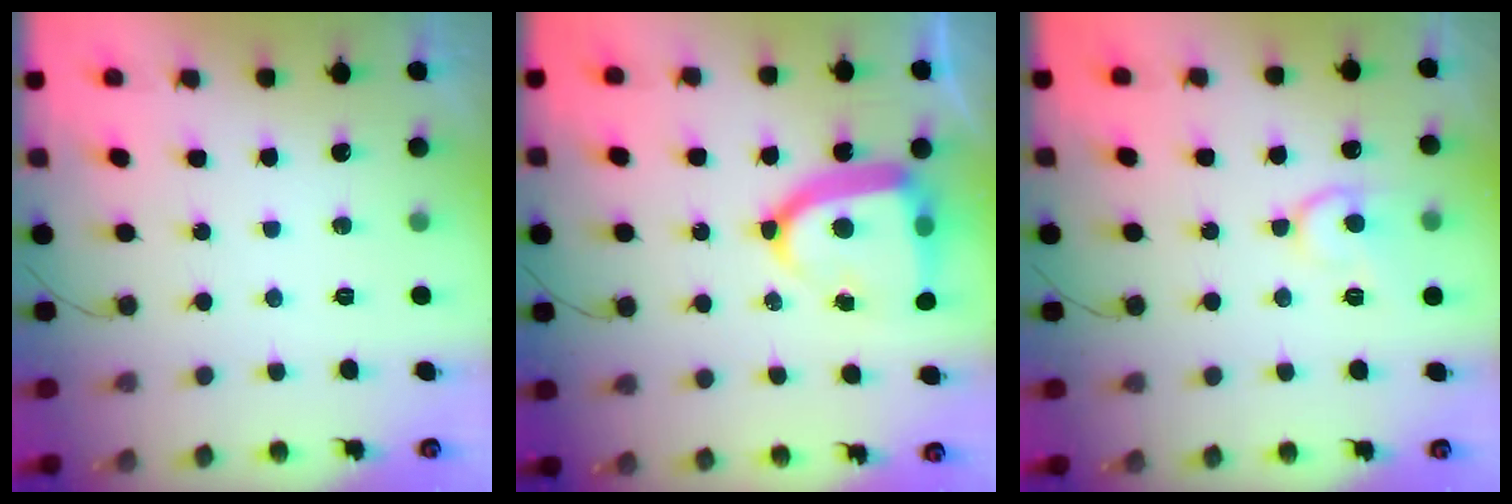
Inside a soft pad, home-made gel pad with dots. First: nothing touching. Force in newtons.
{"total": 15.4, "press": 15.3, "slide": 1.2}
{"total": 10.3, "press": 10.3, "slide": 1.0}